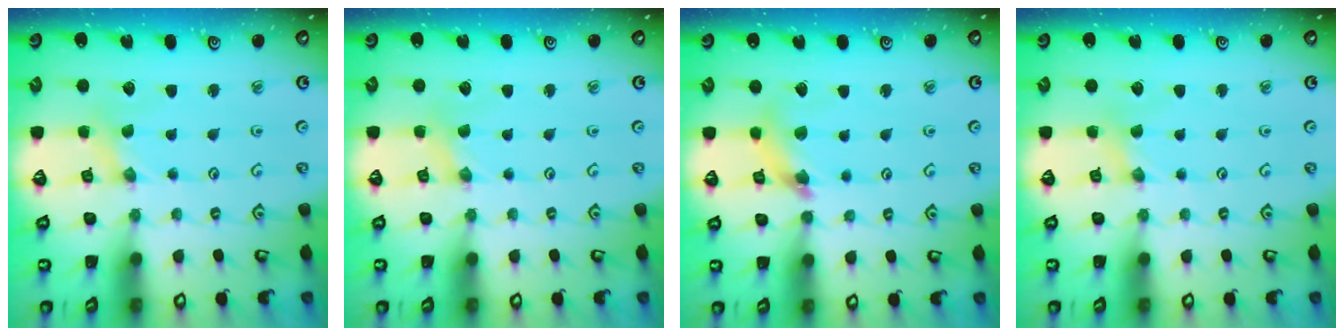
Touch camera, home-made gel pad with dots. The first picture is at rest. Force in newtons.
{"total": 1.1, "press": 1.1, "slide": 0.2}
{"total": 7.3, "press": 7.3, "slide": 0.7}
{"total": 2.1, "press": 2.0, "slide": 0.4}